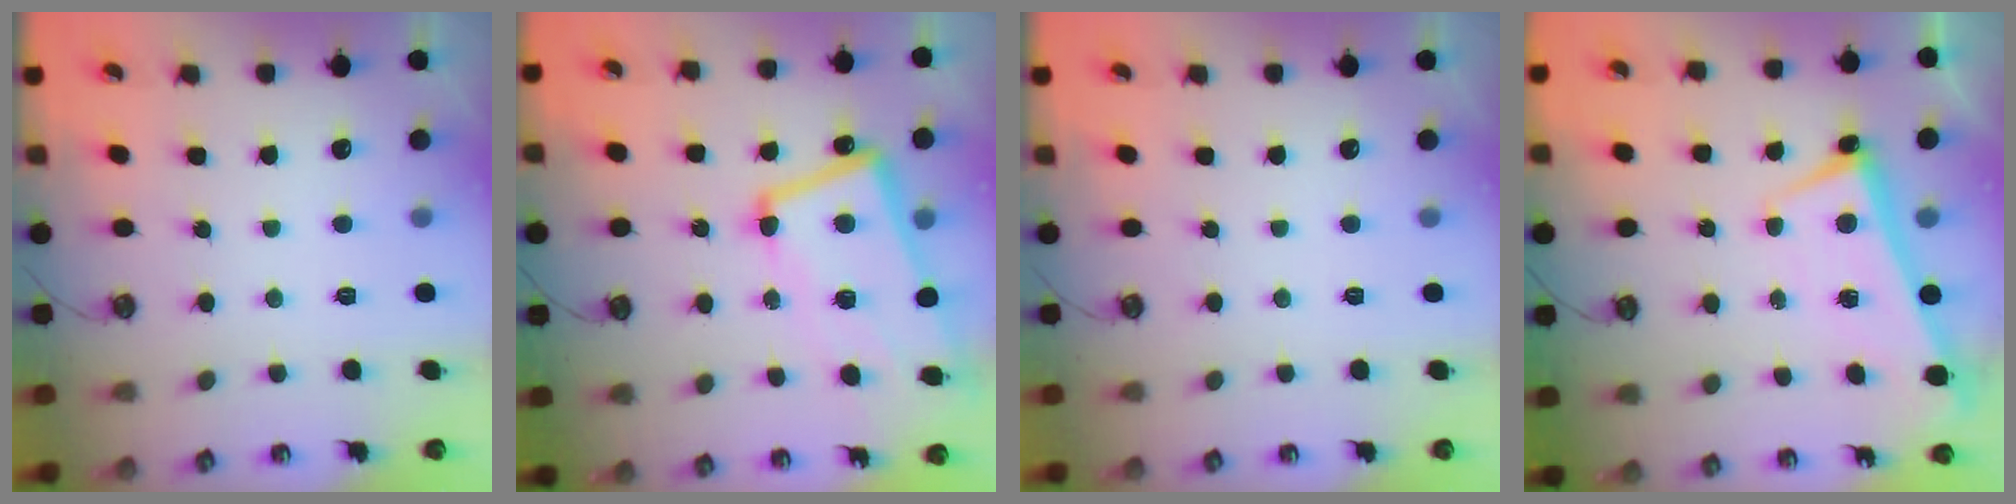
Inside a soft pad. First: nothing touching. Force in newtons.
{"total": 8.9, "press": 8.7, "slide": 2.2}
{"total": 0.0}
{"total": 1.3, "press": 1.0, "slide": 0.8}